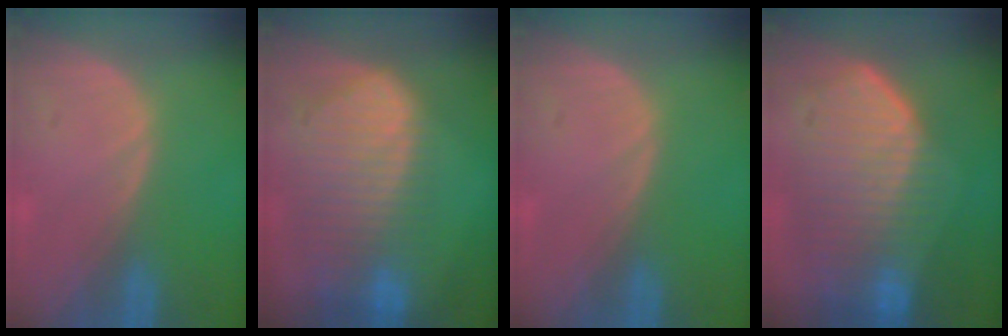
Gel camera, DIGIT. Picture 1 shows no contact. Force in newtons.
{"total": 10.6, "press": 9.1, "slide": 5.4}
{"total": 0.0}
{"total": 10.8, "press": 9.5, "slide": 5.2}